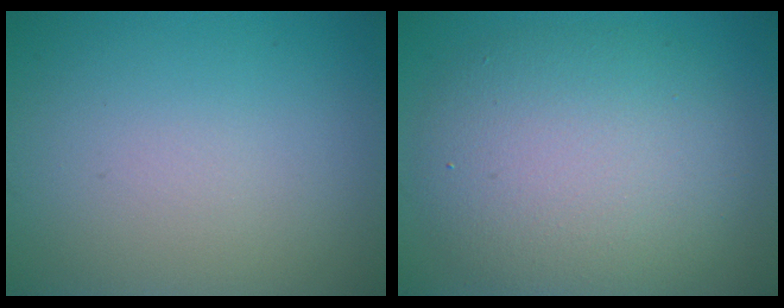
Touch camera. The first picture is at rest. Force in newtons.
{"total": 7.9, "press": 7.9, "slide": 0.4}